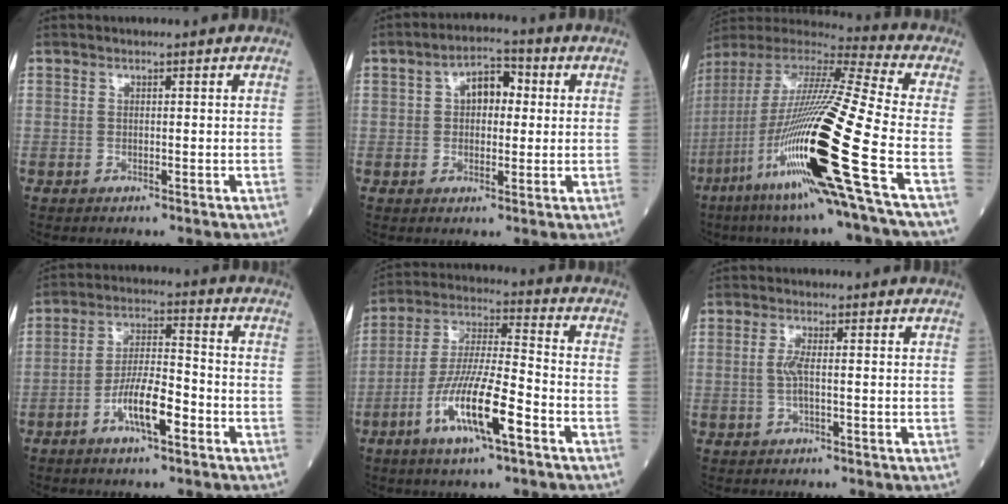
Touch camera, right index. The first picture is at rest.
{"total": 5.8, "force": [1.1, 3.3, 4.7], "torque": [-0.075, 0.024, 0.015]}
{"total": 27.6, "force": [-9.3, 0.2, 26.0], "torque": [-0.506, -0.054, -0.181]}
{"total": 8.4, "force": [-3.8, 1.9, 7.2], "torque": [-0.139, 0.004, -0.071]}
{"total": 13.7, "force": [-6.0, 1.7, 12.2], "torque": [-0.240, -0.012, -0.114]}
{"total": 2.4, "force": [-0.1, 0.4, 2.3], "torque": [-0.054, -0.001, -0.003]}